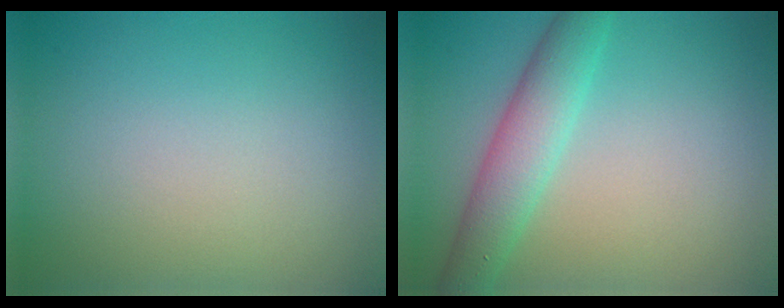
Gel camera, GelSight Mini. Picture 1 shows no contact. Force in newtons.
{"total": 4.3, "press": 4.3, "slide": 0.2}